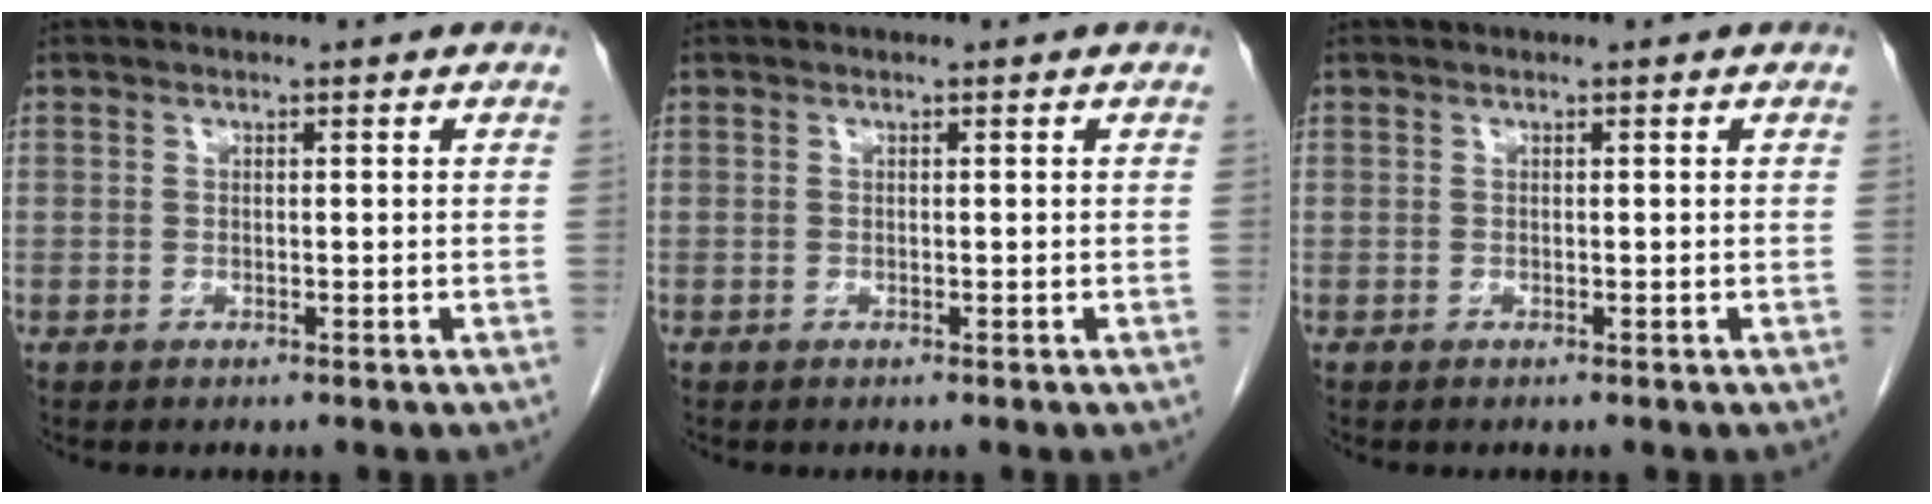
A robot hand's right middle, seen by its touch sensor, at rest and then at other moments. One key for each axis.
{"total": 0.0}
{"total": 0.0}